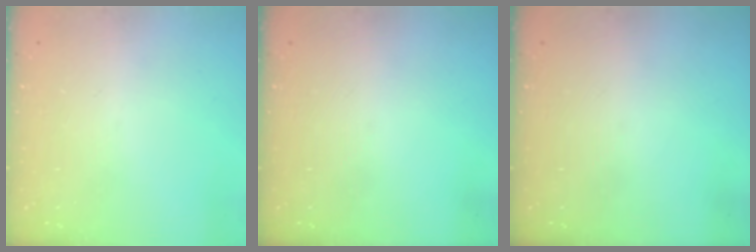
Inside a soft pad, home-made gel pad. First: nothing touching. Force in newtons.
{"total": 0.0}
{"total": 0.0}